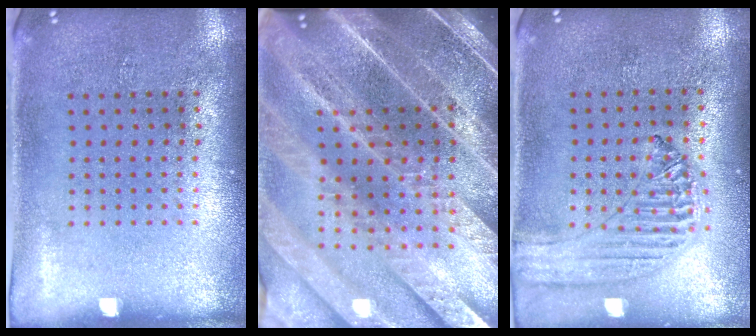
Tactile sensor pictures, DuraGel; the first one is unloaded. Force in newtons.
{"total": 5.6, "press": 4.7, "slide": 3.0}
{"total": 1.3, "press": 1.3, "slide": 0.1}